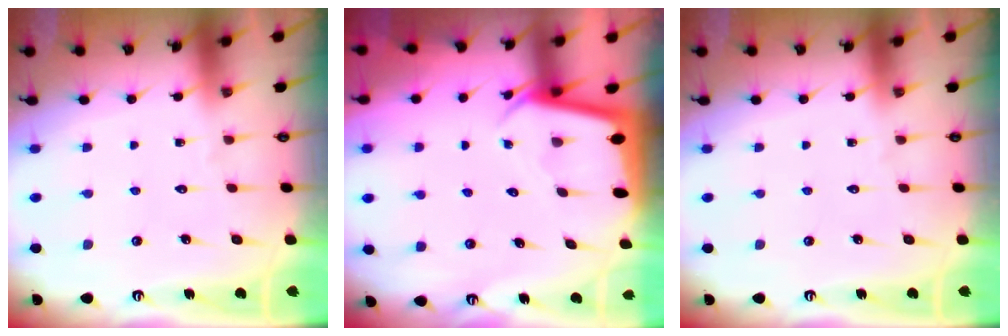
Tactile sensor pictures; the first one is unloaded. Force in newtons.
{"total": 2.2, "press": 2.2, "slide": 0.1}
{"total": 0.0}